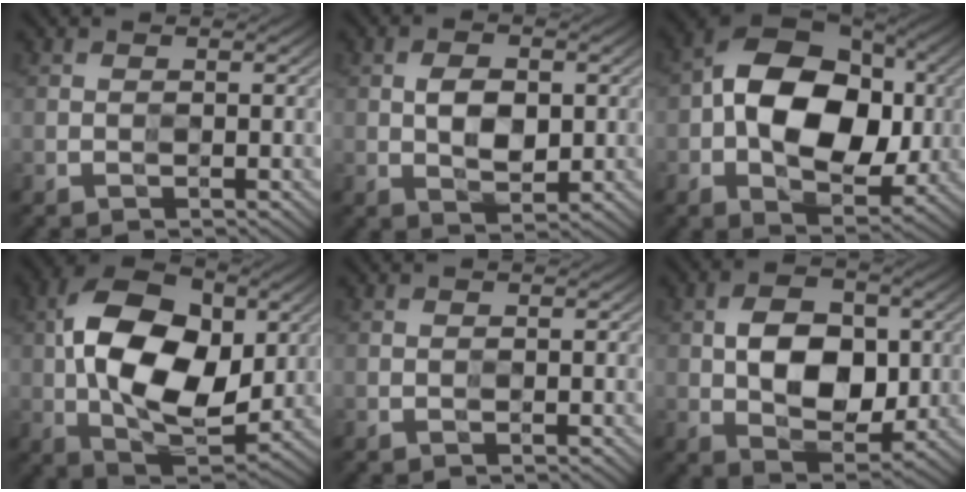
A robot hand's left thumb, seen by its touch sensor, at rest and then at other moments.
{"total": 4.6, "force": [0.4, 2.7, 3.7], "torque": [-0.071, -0.003, 0.009]}
{"total": 14.9, "force": [0.3, 9.9, 11.2], "torque": [-0.185, 0.012, 0.002]}
{"total": 15.2, "force": [1.5, 9.2, 12.0], "torque": [-0.223, 0.014, 0.022]}
{"total": 0.0}
{"total": 8.9, "force": [0.5, 5.8, 6.8], "torque": [-0.125, -0.003, 0.007]}